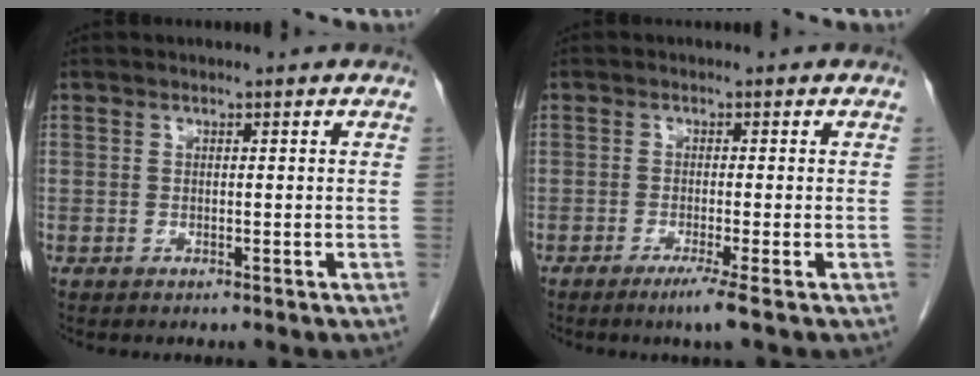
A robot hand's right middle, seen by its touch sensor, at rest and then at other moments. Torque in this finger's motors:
{"motor_torque": [0.53, -0.22, 0.18, 0.04]}